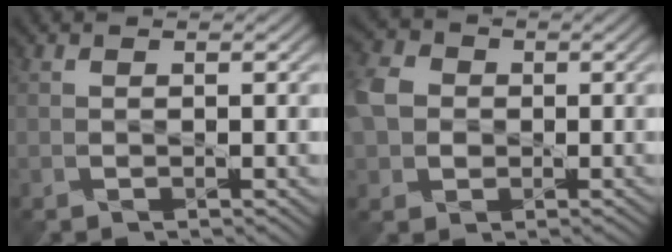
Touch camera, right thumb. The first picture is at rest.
{"total": 6.3, "force": [0.4, 5.2, 3.5], "torque": [-0.108, 0.012, -0.004]}